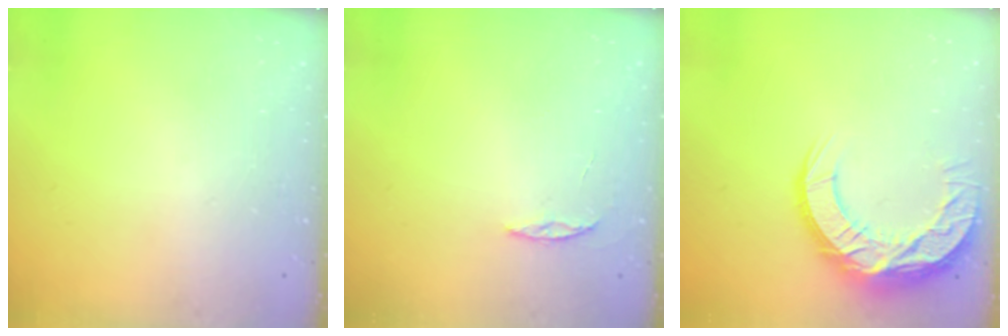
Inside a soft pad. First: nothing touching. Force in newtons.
{"total": 2.4, "press": 2.4, "slide": 0.2}
{"total": 15.4, "press": 15.3, "slide": 1.0}